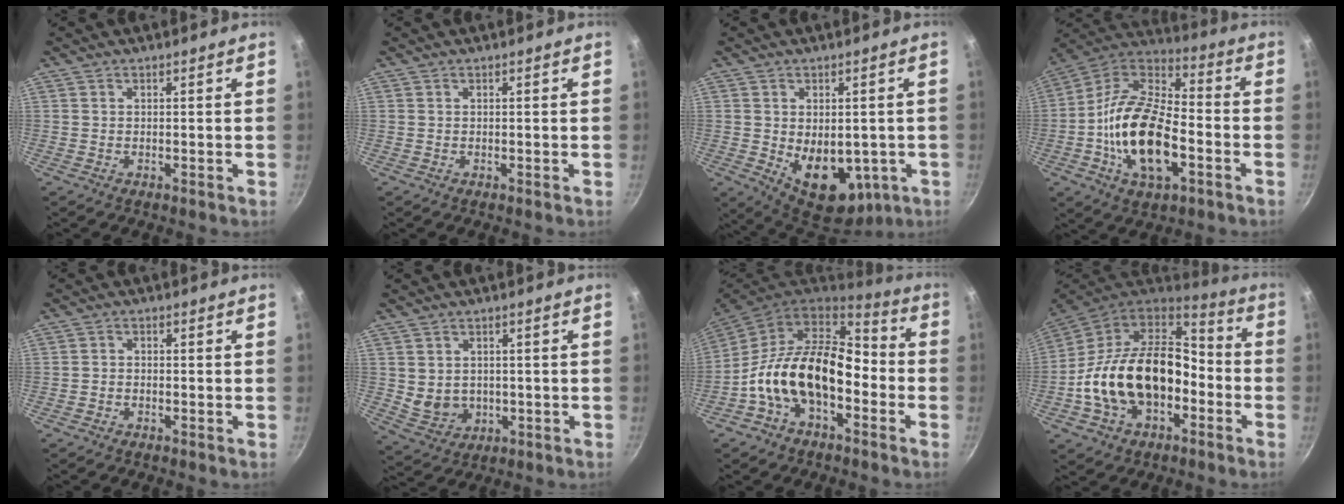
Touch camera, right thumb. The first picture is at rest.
{"total": 0.0}
{"total": 13.6, "force": [-2.4, 8.8, 10.1], "torque": [-0.113, -0.019, -0.010]}
{"total": 21.2, "force": [-5.6, 11.1, 17.2], "torque": [-0.310, 0.036, -0.117]}
{"total": 1.2, "force": [-0.9, 0.7, 0.5], "torque": [-0.013, 0.008, -0.018]}
{"total": 5.8, "force": [0.0, 4.9, 3.1], "torque": [-0.042, -0.006, 0.016]}
{"total": 18.7, "force": [-4.6, 11.3, 14.2], "torque": [-0.215, 0.057, -0.093]}
{"total": 23.5, "force": [-4.8, 15.5, 16.9], "torque": [-0.276, 0.060, -0.082]}